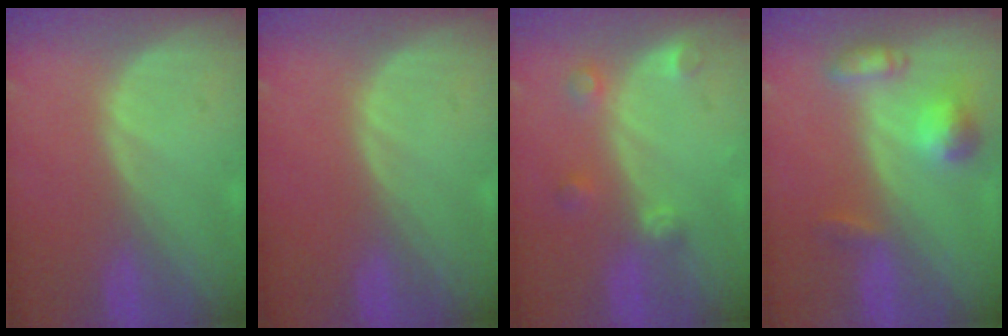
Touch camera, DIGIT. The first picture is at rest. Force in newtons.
{"total": 0.0}
{"total": 3.0, "press": 2.9, "slide": 0.6}
{"total": 5.8, "press": 5.4, "slide": 2.3}